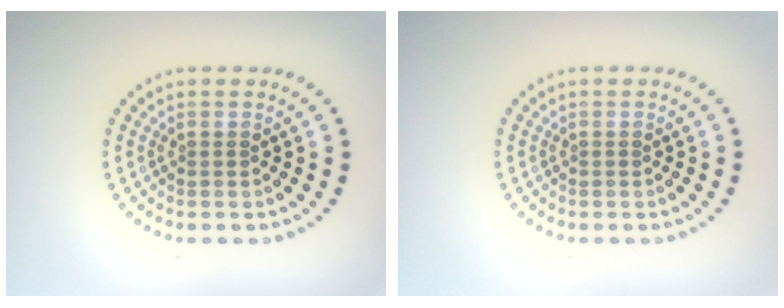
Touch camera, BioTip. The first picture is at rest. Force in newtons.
{"total": 0.0}